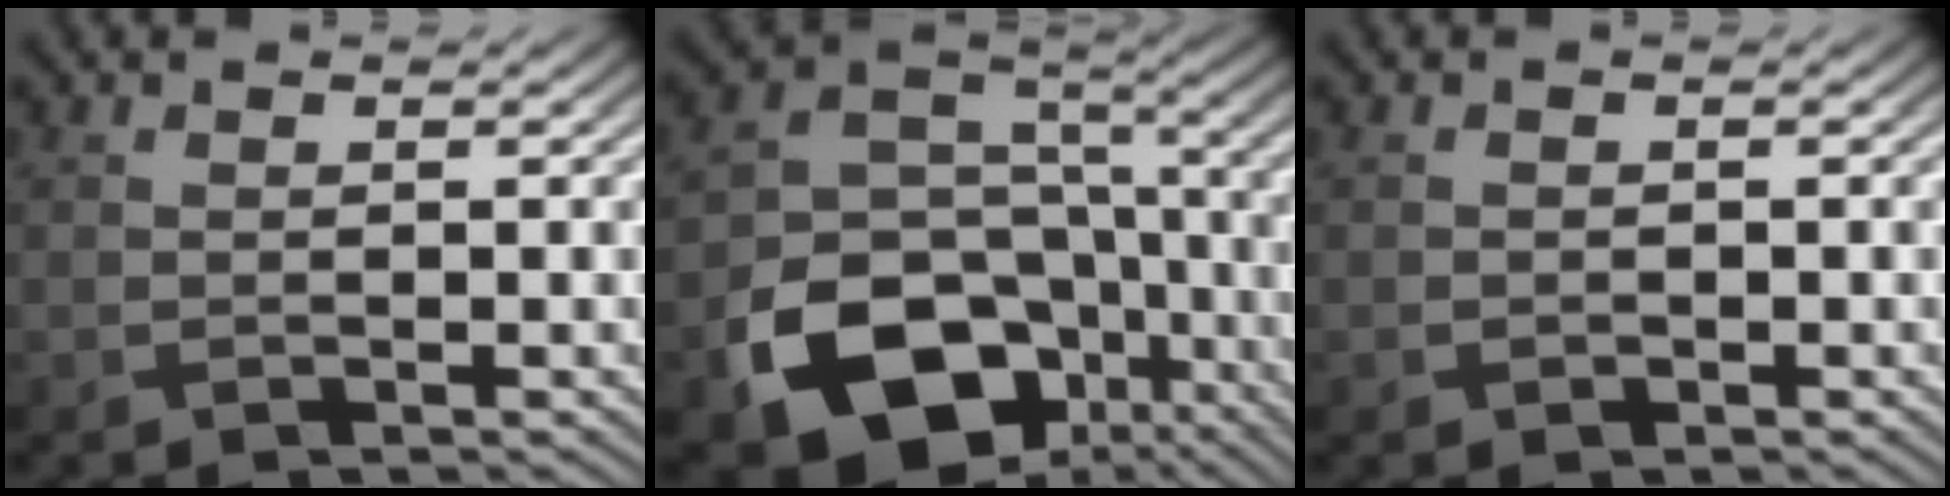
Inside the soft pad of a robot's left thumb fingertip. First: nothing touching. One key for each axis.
{"total": 17.9, "fx": -8.6, "fy": 13.1, "fz": 8.6, "tx": -0.168, "ty": -0.045, "tz": -0.130}
{"total": 0.6, "fx": -0.2, "fy": 0.6, "fz": 0.1, "tx": 0.001, "ty": -0.004, "tz": -0.005}